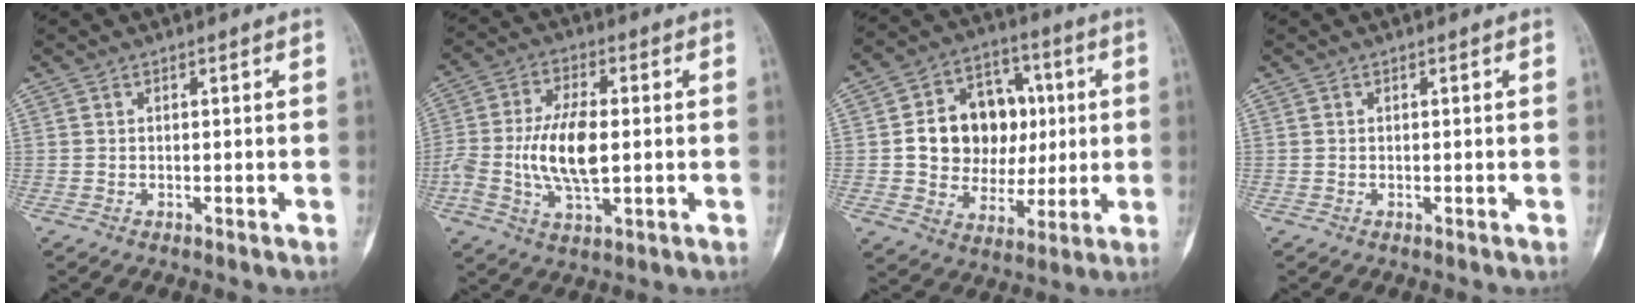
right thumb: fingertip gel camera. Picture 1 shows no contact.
{"total": 11.8, "force": [-0.6, 5.7, 10.3], "torque": [-0.206, 0.007, -0.012]}
{"total": 16.6, "force": [1.6, 13.4, 9.7], "torque": [-0.098, 0.021, 0.035]}
{"total": 0.0}